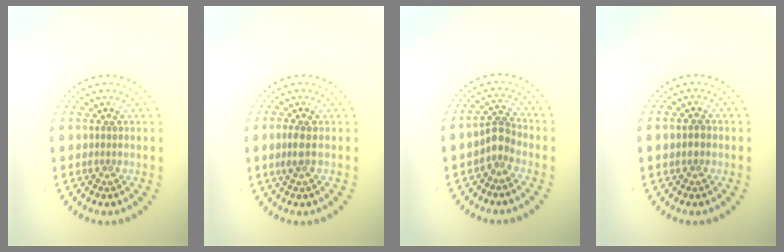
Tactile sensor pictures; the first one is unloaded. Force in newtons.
{"total": 1.2, "press": 1.1, "slide": 0.5}
{"total": 2.1, "press": 1.5, "slide": 1.5}
{"total": 1.4, "press": 1.4, "slide": 0.1}